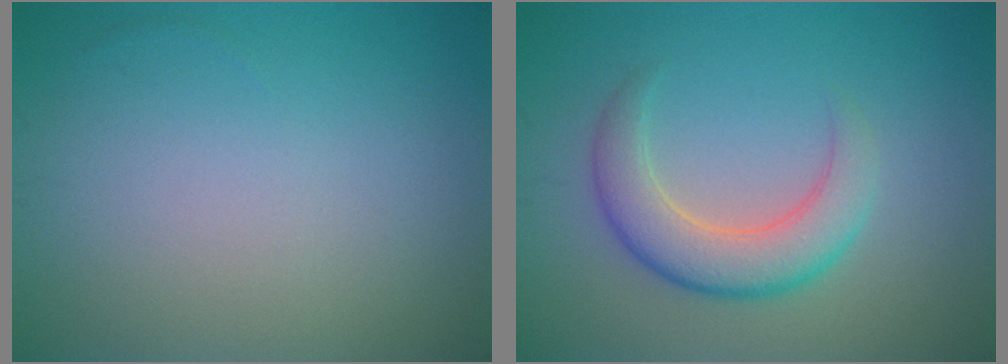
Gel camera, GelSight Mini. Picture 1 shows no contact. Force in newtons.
{"total": 4.8, "press": 4.7, "slide": 0.4}